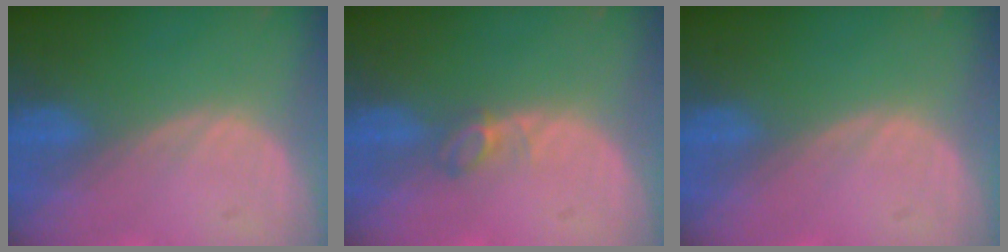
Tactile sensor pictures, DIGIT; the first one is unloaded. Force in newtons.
{"total": 2.1, "press": 2.1, "slide": 0.4}
{"total": 0.0}